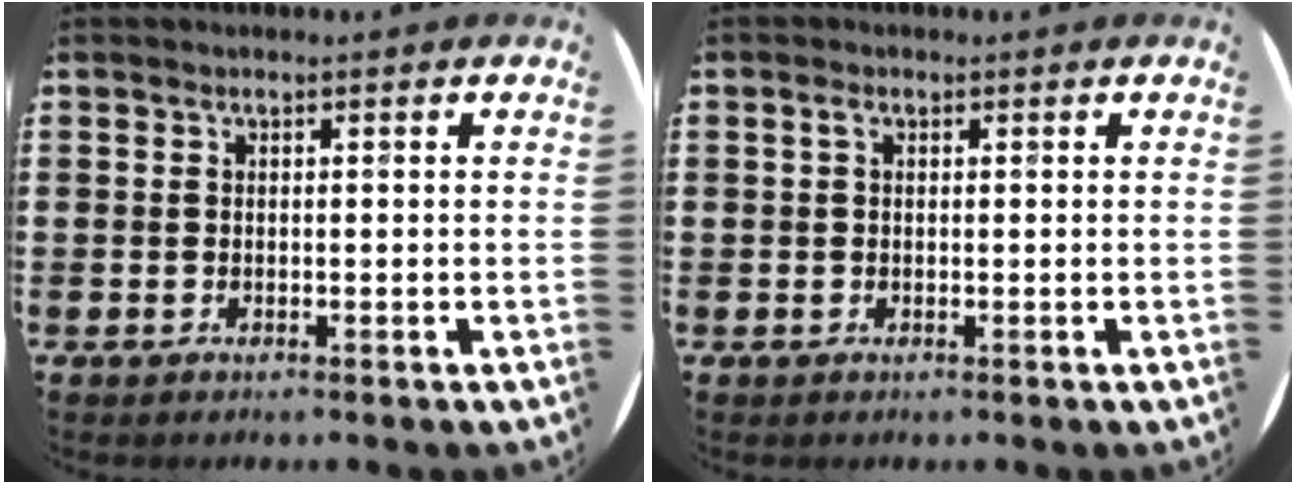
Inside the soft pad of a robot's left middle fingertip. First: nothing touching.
{"total": 0.8, "force": [0.3, 0.5, 0.6], "torque": [-0.003, 0.002, 0.003]}